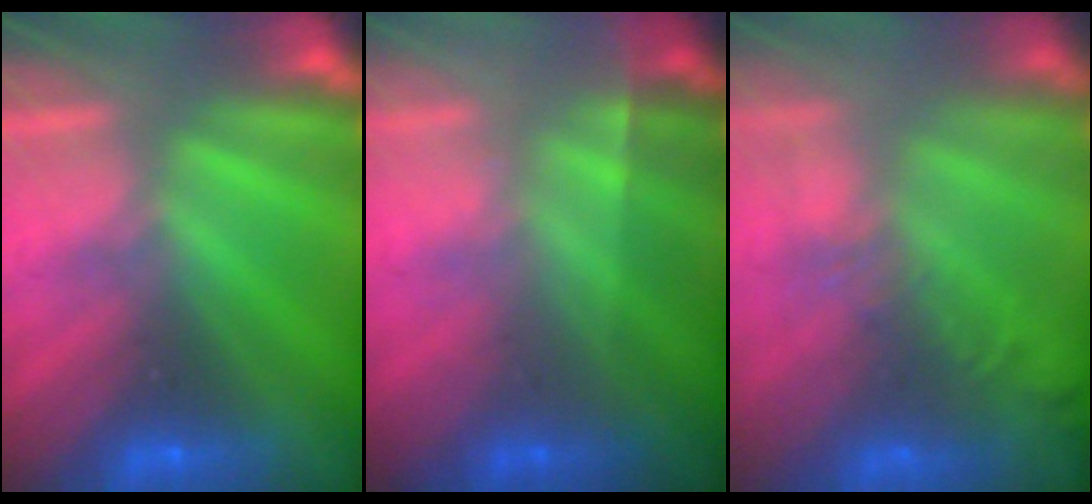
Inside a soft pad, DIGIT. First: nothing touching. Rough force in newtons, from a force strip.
{"total": 1.8}
{"total": 9.9}